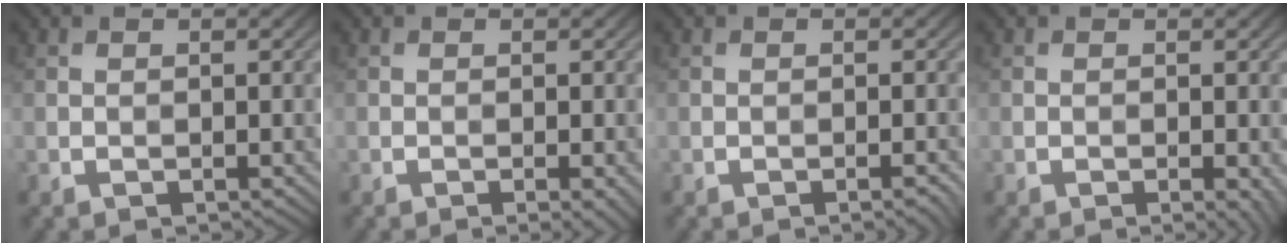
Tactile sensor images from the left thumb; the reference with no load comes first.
{"total": 1.4, "force": [-0.6, 0.2, 1.3], "torque": [-0.020, -0.003, -0.010]}
{"total": 1.1, "force": [-0.6, 0.1, 0.9], "torque": [-0.010, 0.002, -0.010]}
{"total": 1.2, "force": [-0.4, 0.3, 1.2], "torque": [-0.015, -0.004, -0.006]}